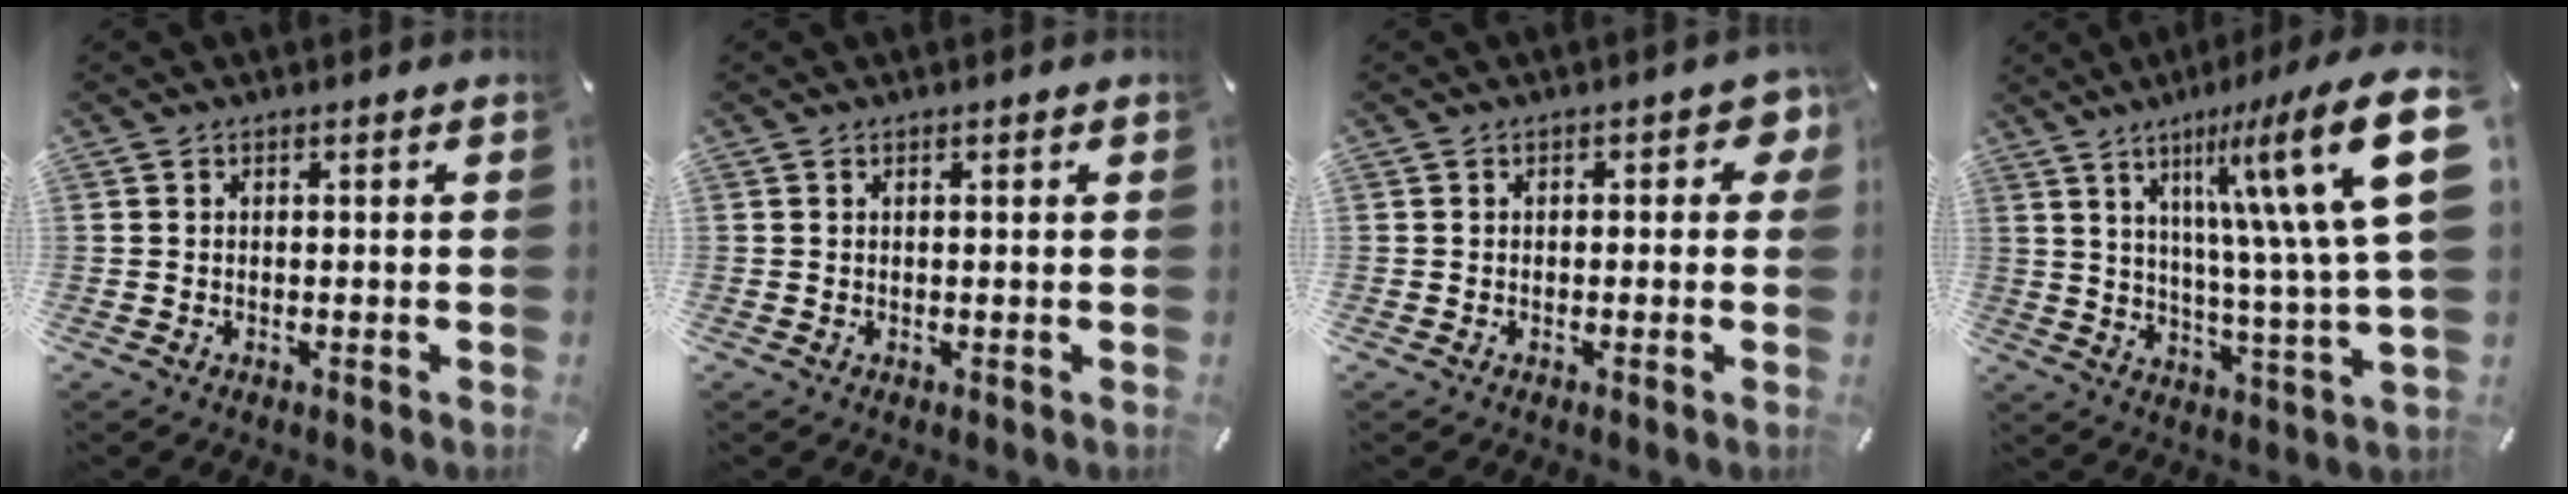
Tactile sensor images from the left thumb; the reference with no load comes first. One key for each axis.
{"total": 0.6, "fx": 0.2, "fy": 0.1, "fz": 0.6, "tx": -0.010, "ty": 0.000, "tz": 0.004}
{"total": 2.9, "fx": 0.3, "fy": 1.7, "fz": 2.3, "tx": -0.022, "ty": 0.000, "tz": -0.001}
{"total": 25.9, "fx": 9.4, "fy": 5.4, "fz": 23.5, "tx": -0.344, "ty": -0.053, "tz": 0.139}